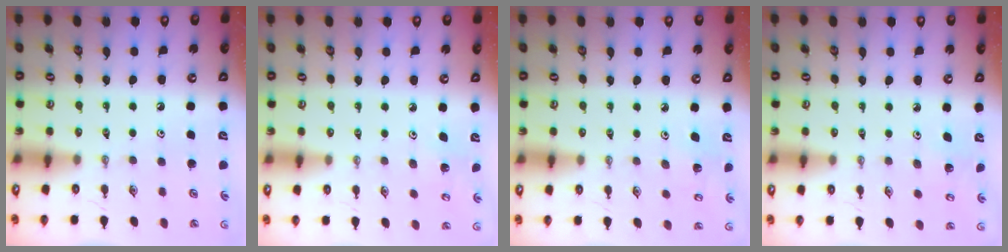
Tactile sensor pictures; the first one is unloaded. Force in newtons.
{"total": 4.2, "press": 4.2, "slide": 0.4}
{"total": 3.0, "press": 2.6, "slide": 1.5}
{"total": 3.0, "press": 2.9, "slide": 0.3}